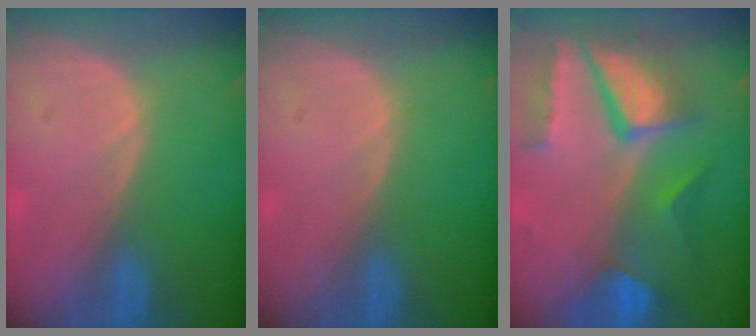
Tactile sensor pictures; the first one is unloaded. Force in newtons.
{"total": 0.0}
{"total": 10.6, "press": 8.8, "slide": 5.9}